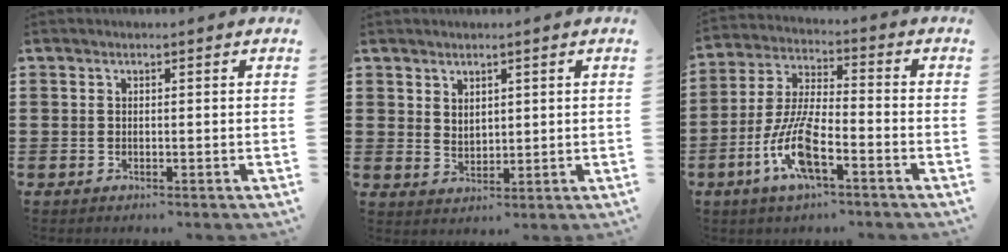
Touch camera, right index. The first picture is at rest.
{"total": 2.4, "force": [2.0, 1.3, 0.3], "torque": [-0.010, 0.004, 0.039]}
{"total": 10.0, "force": [-4.8, 2.7, 8.4], "torque": [-0.194, -0.009, -0.094]}